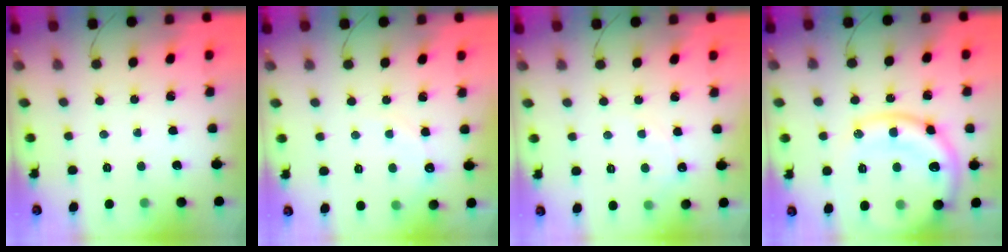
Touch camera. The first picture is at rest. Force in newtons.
{"total": 6.0, "press": 5.9, "slide": 1.3}
{"total": 6.1, "press": 5.9, "slide": 1.3}
{"total": 19.6, "press": 19.5, "slide": 2.4}